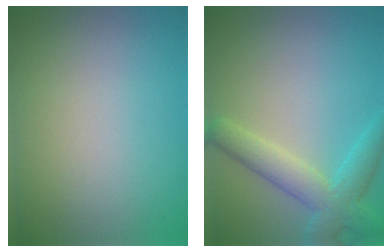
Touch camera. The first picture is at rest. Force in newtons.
{"total": 4.9, "press": 4.9, "slide": 0.2}